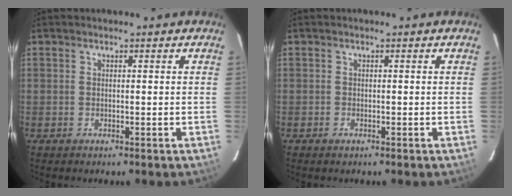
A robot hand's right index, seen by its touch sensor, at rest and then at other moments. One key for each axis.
{"total": 0.7, "fx": -0.5, "fy": 0.4, "fz": 0.3, "tx": -0.004, "ty": 0.000, "tz": -0.010}